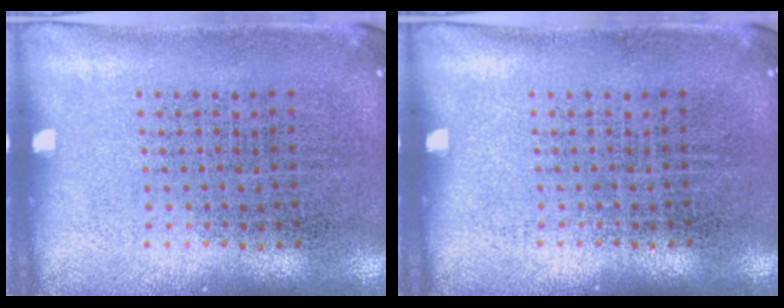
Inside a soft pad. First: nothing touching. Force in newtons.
{"total": 0.0}